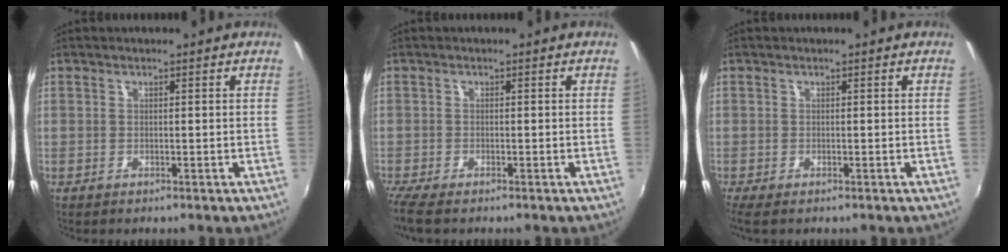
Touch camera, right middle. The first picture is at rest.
{"total": 4.1, "force": [-3.3, 0.5, 2.5], "torque": [-0.058, -0.019, -0.063]}
{"total": 2.2, "force": [-1.3, 0.2, 1.7], "torque": [-0.033, -0.007, -0.019]}